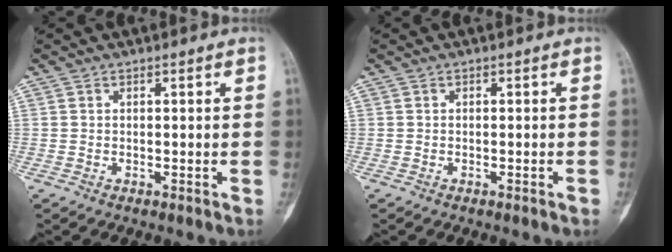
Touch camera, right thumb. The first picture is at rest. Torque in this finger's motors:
{"motor_torque": [0.12, 0.40, 0.18, 0.00, -0.03]}